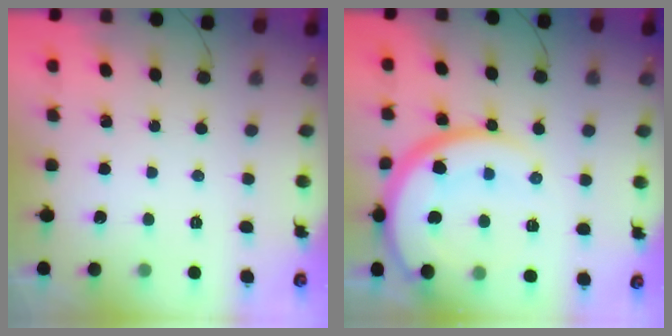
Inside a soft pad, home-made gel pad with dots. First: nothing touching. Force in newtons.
{"total": 16.5, "press": 16.4, "slide": 1.5}